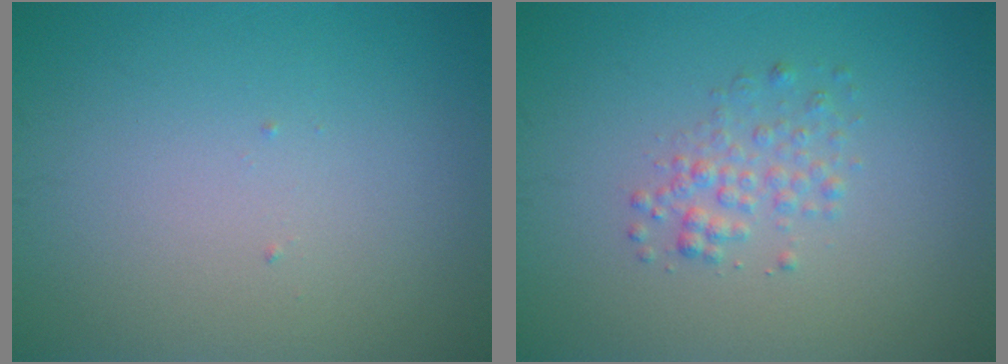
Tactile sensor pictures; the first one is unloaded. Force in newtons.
{"total": 1.8, "press": 1.8, "slide": 0.1}